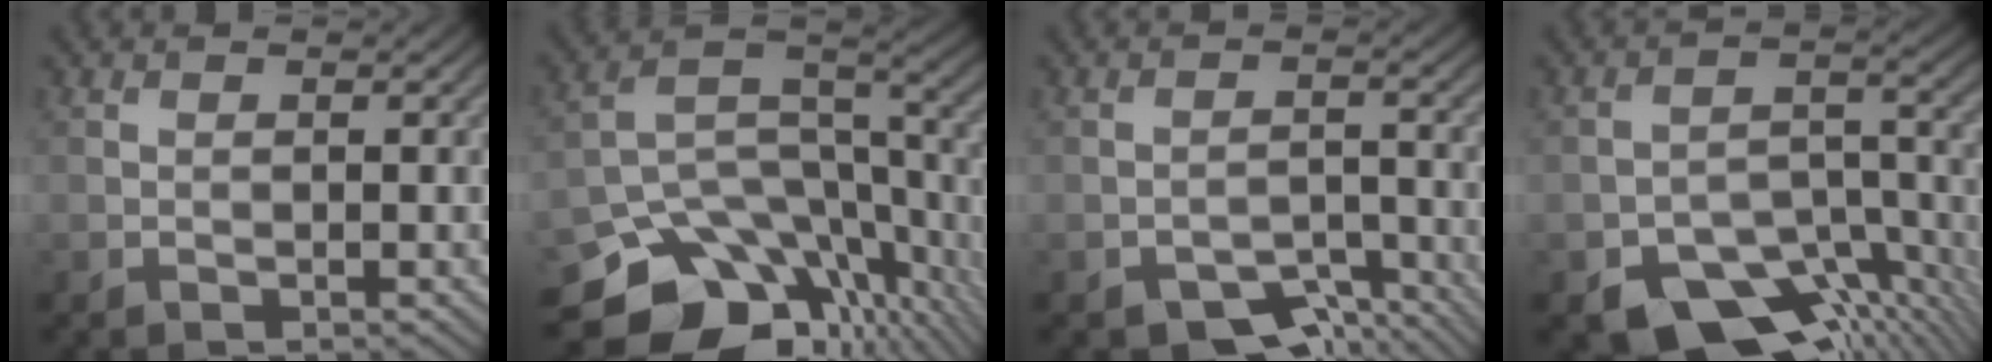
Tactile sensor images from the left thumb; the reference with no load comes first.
{"total": 16.3, "force": [-10.3, 9.7, 8.0], "torque": [-0.166, -0.033, -0.137]}
{"total": 5.4, "force": [-4.1, 2.6, 2.3], "torque": [-0.032, -0.003, -0.064]}
{"total": 11.2, "force": [-7.6, 5.7, 6.0], "torque": [-0.085, -0.020, -0.123]}